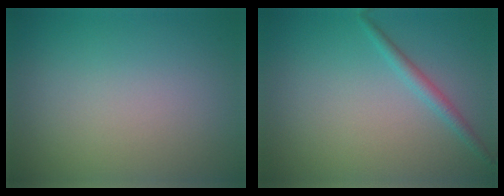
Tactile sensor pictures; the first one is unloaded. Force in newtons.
{"total": 1.5, "press": 1.5, "slide": 0.1}